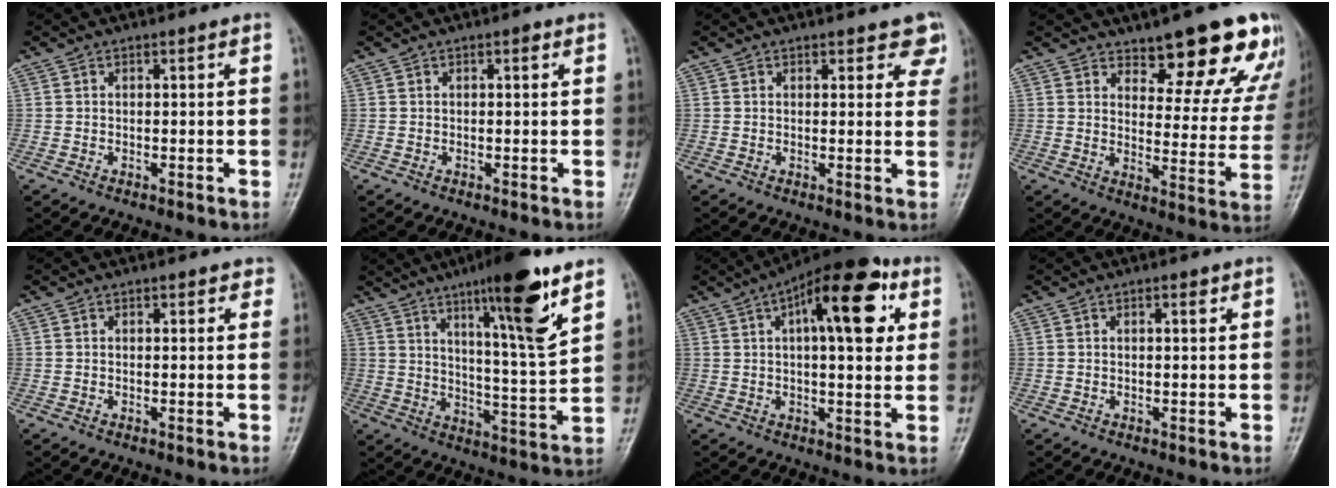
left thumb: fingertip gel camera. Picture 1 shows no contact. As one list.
[{"total": 0.8, "force": [0.4, 0.4, 0.6], "torque": [-0.004, 0.001, 0.002]}, {"total": 4.9, "force": [3.5, 2.6, 2.3], "torque": [0.014, -0.014, 0.030]}, {"total": 16.3, "force": [12.3, 5.8, 8.8], "torque": [-0.053, -0.083, 0.149]}, {"total": 1.7, "force": [1.1, 0.9, 0.8], "torque": [0.007, -0.003, 0.006]}, {"total": 15.8, "force": [9.2, 1.8, 12.8], "torque": [-0.189, -0.057, 0.148]}, {"total": 17.2, "force": [5.9, 6.8, 14.7], "torque": [-0.180, 0.009, 0.076]}, {"total": 1.3, "force": [0.7, 0.4, 1.0], "torque": [-0.013, 0.000, 0.008]}]